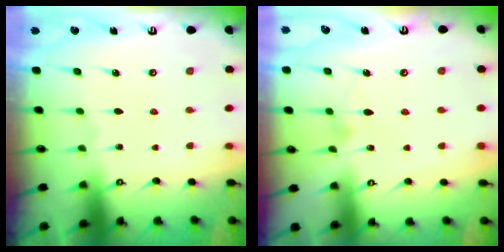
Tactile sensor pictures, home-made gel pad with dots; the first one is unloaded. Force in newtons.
{"total": 7.8, "press": 7.8, "slide": 0.4}